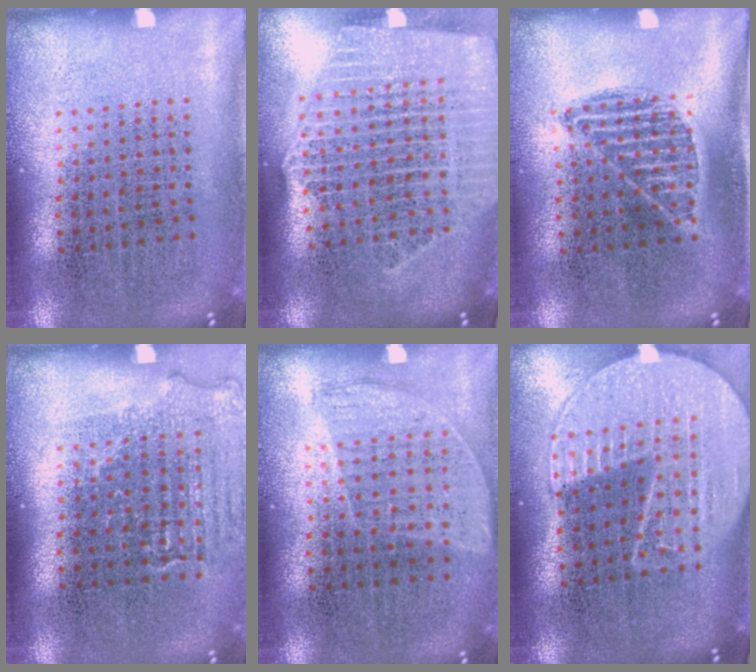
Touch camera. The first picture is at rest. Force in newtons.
{"total": 2.5, "press": 2.2, "slide": 1.2}
{"total": 0.9, "press": 0.8, "slide": 0.5}
{"total": 1.1, "press": 1.0, "slide": 0.1}
{"total": 0.9, "press": 0.8, "slide": 0.5}
{"total": 2.0, "press": 1.8, "slide": 1.0}